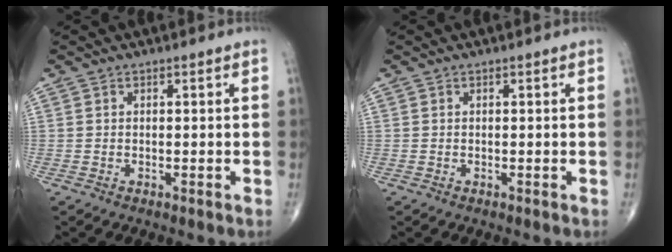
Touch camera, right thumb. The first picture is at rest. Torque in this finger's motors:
{"motor_torque": [0.00, 0.00, 0.03, -0.03, 0.00]}